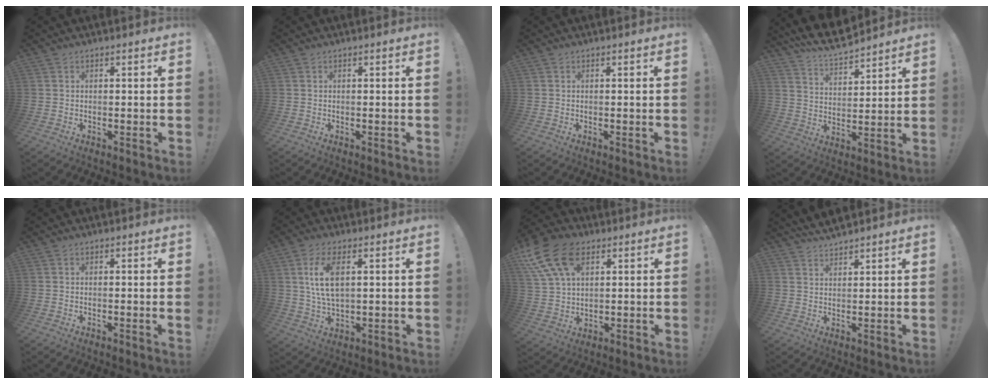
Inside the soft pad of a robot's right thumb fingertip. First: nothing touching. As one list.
[{"total": 0.0}, {"total": 0.0}, {"total": 9.9, "force": [9.0, 2.4, 3.2], "torque": [-0.073, -0.071, 0.166]}, {"total": 0.8, "force": [0.1, -0.4, 0.6], "torque": [-0.012, -0.001, 0.002]}, {"total": 10.4, "force": [2.7, 5.0, 8.7], "torque": [-0.161, -0.007, 0.046]}, {"total": 17.2, "force": [7.5, 11.3, 10.6], "torque": [-0.200, -0.029, 0.140]}, {"total": 4.1, "force": [3.8, 0.9, 1.1], "torque": [-0.019, -0.022, 0.073]}]